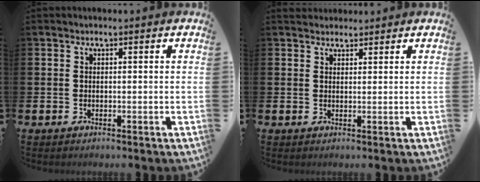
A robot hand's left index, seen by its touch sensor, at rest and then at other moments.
{"total": 1.9, "force": [1.8, 0.7, -0.2], "torque": [0.013, -0.006, 0.031]}